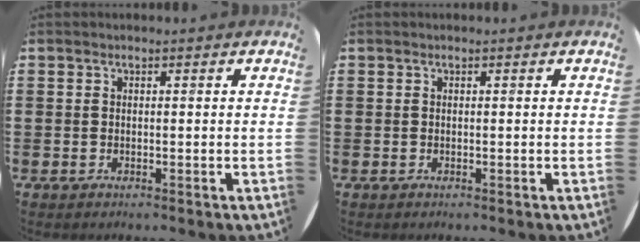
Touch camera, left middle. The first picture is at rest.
{"total": 0.0}